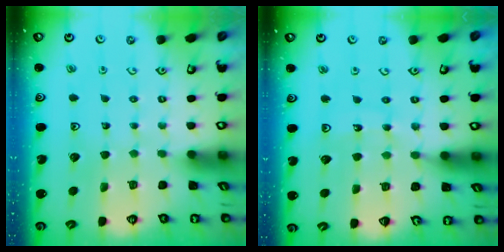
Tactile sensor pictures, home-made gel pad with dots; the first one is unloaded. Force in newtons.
{"total": 10.5, "press": 10.3, "slide": 1.9}